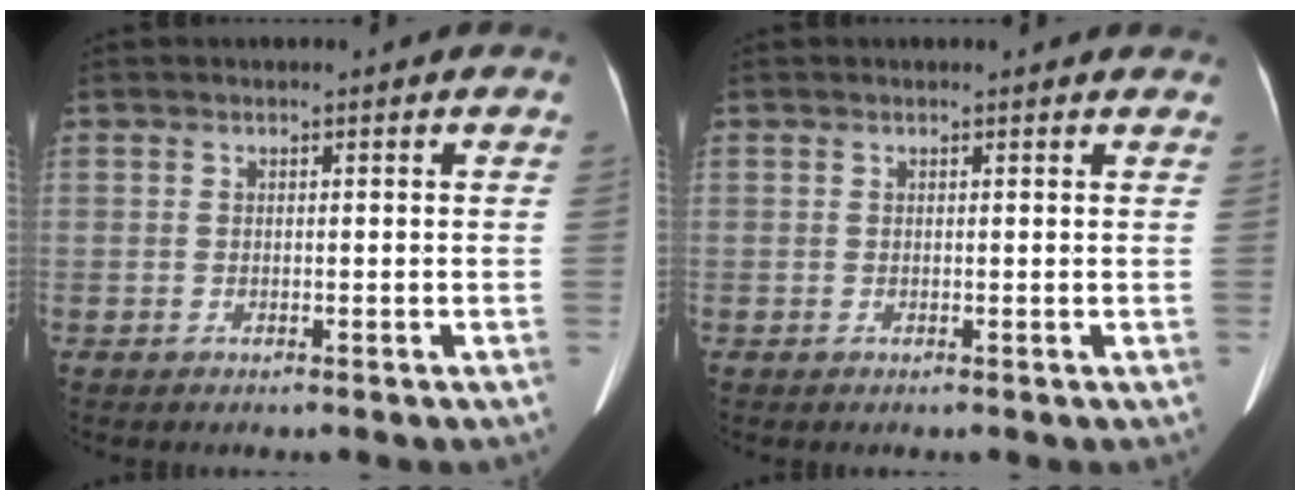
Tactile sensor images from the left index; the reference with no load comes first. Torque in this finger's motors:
{"motor_torque": [0.37, -0.31, 0.05, 0.02]}